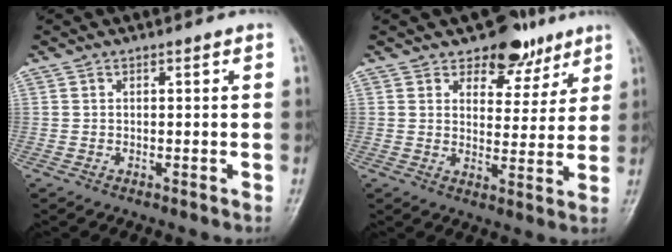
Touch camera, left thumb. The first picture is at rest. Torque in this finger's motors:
{"motor_torque": [0.06, 0.07, -0.13, -0.15, -0.08]}